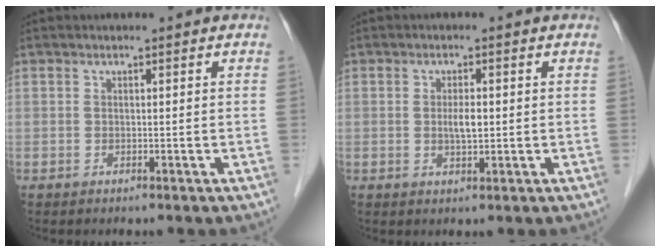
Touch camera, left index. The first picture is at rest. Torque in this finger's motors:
{"motor_torque": [0.45, 0.34, 0.10, 0.06]}